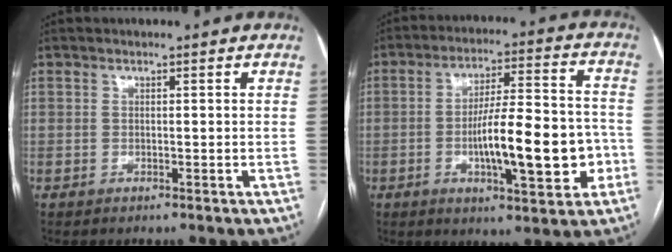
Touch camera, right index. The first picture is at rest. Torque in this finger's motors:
{"motor_torque": [0.98, -0.11, 0.49, 0.18]}